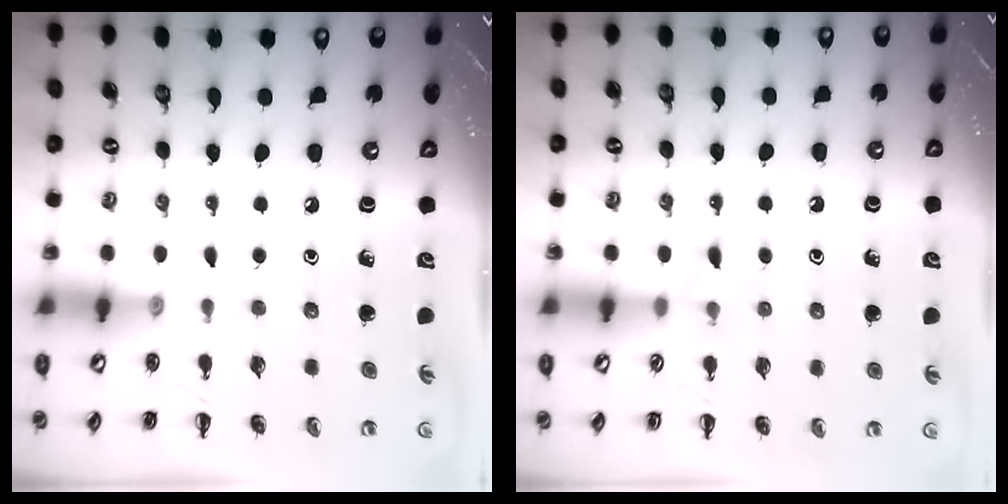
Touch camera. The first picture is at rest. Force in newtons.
{"total": 6.1, "press": 5.8, "slide": 2.0}